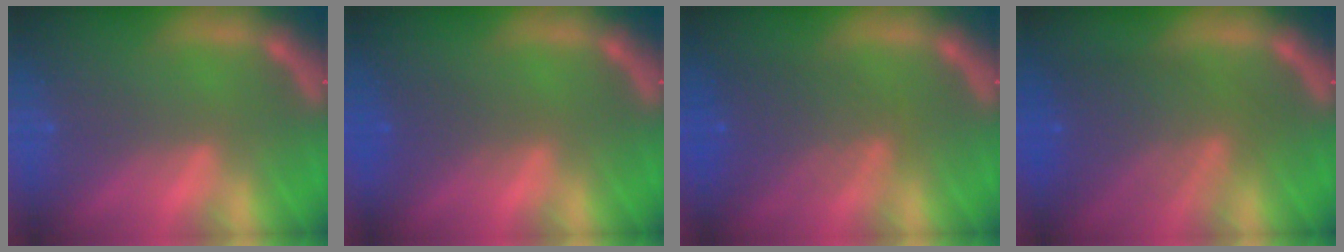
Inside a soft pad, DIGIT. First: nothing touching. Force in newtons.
{"total": 2.0}
{"total": 5.1}
{"total": 7.1}